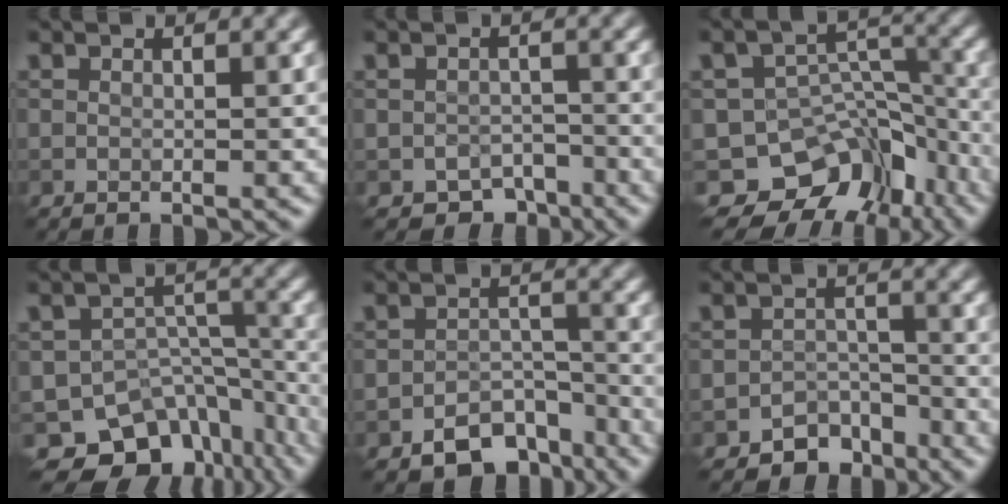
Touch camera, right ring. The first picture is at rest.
{"total": 2.7, "force": [-1.8, 1.7, 0.8], "torque": [-0.003, -0.003, -0.030]}
{"total": 8.4, "force": [-5.5, 5.5, 3.0], "torque": [-0.019, -0.003, -0.082]}
{"total": 10.7, "force": [-7.9, 6.4, 3.3], "torque": [-0.032, -0.006, -0.104]}
{"total": 5.3, "force": [-3.8, 3.0, 2.1], "torque": [-0.017, -0.007, -0.057]}
{"total": 3.3, "force": [-2.7, 1.9, 0.6], "torque": [0.010, 0.004, -0.044]}